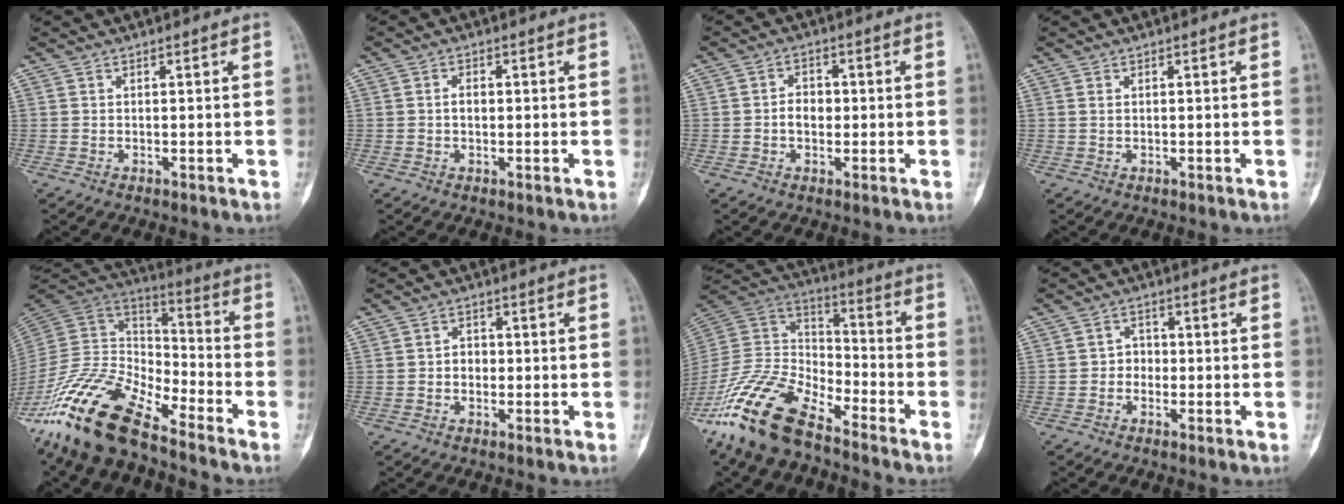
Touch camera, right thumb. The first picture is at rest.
{"total": 2.0, "force": [-0.1, 1.4, 1.4], "torque": [-0.017, 0.005, -0.003]}
{"total": 3.7, "force": [-0.4, 2.8, 2.3], "torque": [-0.021, 0.011, -0.013]}
{"total": 0.6, "force": [0.2, 0.3, 0.4], "torque": [-0.012, 0.005, 0.006]}
{"total": 18.3, "force": [-13.7, 6.0, 10.5], "torque": [-0.192, 0.074, -0.269]}
{"total": 2.7, "force": [-0.3, 2.3, 1.4], "torque": [-0.002, 0.008, -0.013]}
{"total": 17.7, "force": [-12.9, 6.8, 10.0], "torque": [-0.189, 0.066, -0.252]}
{"total": 2.6, "force": [-0.7, 2.3, 1.0], "torque": [0.010, 0.011, -0.022]}